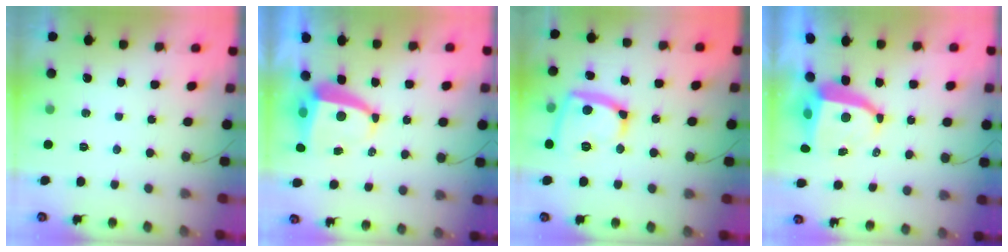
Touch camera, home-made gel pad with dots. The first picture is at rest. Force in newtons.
{"total": 6.7, "press": 6.6, "slide": 1.0}
{"total": 15.2, "press": 15.1, "slide": 1.4}
{"total": 8.5, "press": 8.4, "slide": 1.1}